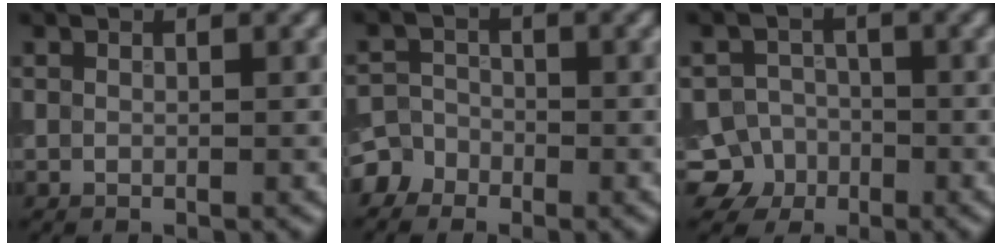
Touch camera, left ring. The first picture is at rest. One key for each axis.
{"total": 3.6, "fx": -2.6, "fy": 2.5, "fz": 0.4, "tx": 0.009, "ty": -0.002, "tz": -0.051}
{"total": 6.1, "fx": -3.3, "fy": 5.0, "fz": 0.9, "tx": 0.003, "ty": -0.009, "tz": -0.074}